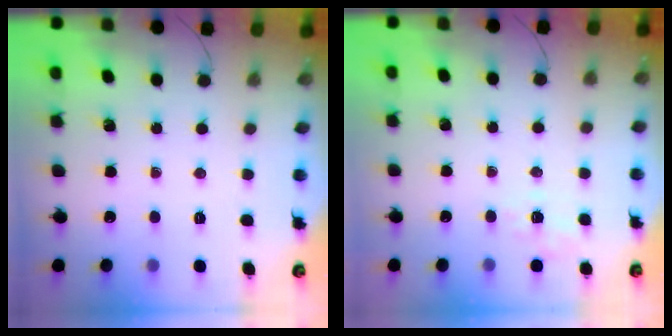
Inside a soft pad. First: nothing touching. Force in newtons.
{"total": 1.6, "press": 0.1, "slide": 1.6}